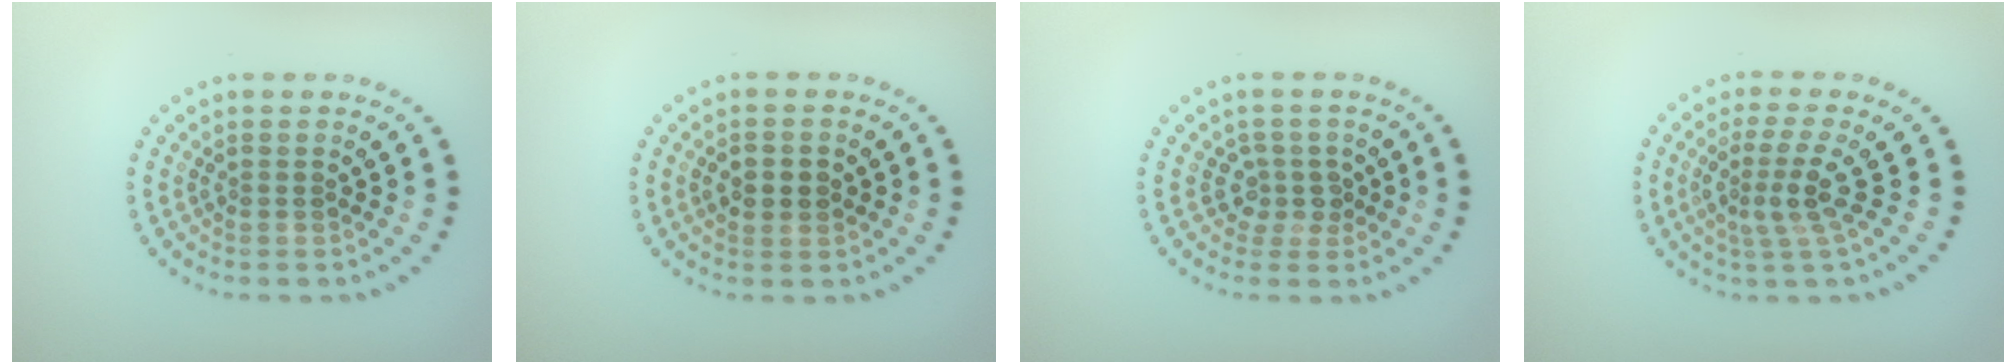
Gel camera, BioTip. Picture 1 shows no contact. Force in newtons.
{"total": 2.1, "press": 2.1, "slide": 0.3}
{"total": 2.0, "press": 1.5, "slide": 1.3}
{"total": 3.1, "press": 2.3, "slide": 2.1}